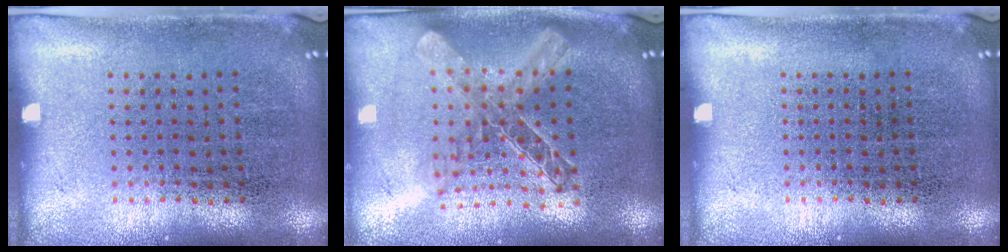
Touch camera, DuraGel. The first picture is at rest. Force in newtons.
{"total": 1.9, "press": 1.6, "slide": 1.0}
{"total": 0.0}